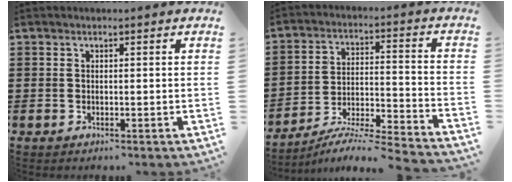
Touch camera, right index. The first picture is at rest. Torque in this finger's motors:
{"motor_torque": [0.79, 0.75, -0.04, -0.10]}